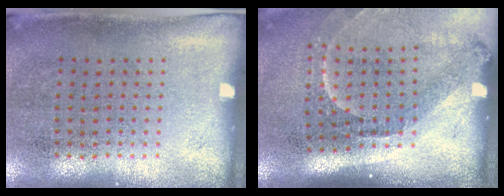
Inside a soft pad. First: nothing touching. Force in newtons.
{"total": 2.2, "press": 1.5, "slide": 1.6}